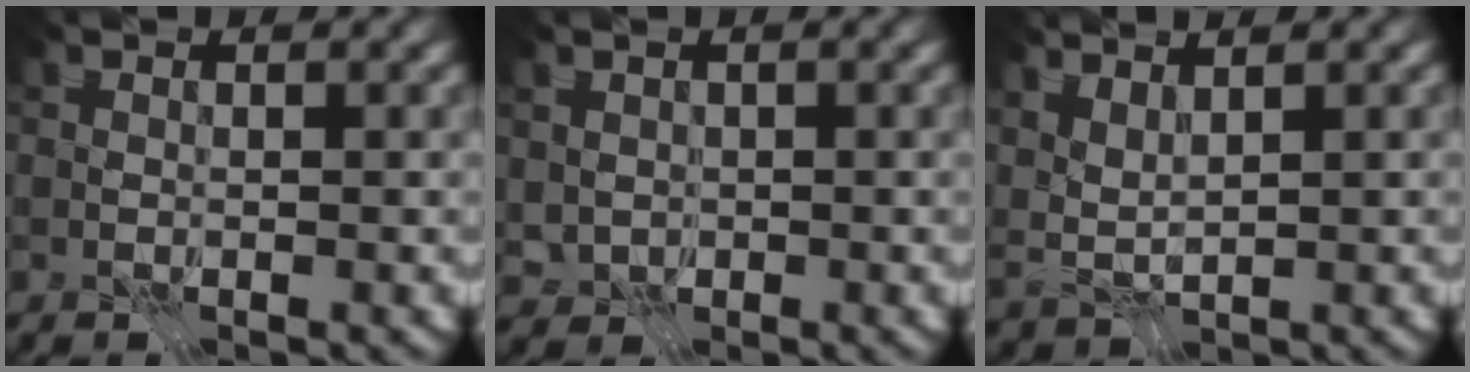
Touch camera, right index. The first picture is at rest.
{"total": 1.0, "force": [0.3, 0.9, 0.0], "torque": [-0.005, -0.003, 0.010]}
{"total": 2.3, "force": [2.0, 0.1, 1.1], "torque": [-0.029, -0.001, 0.041]}